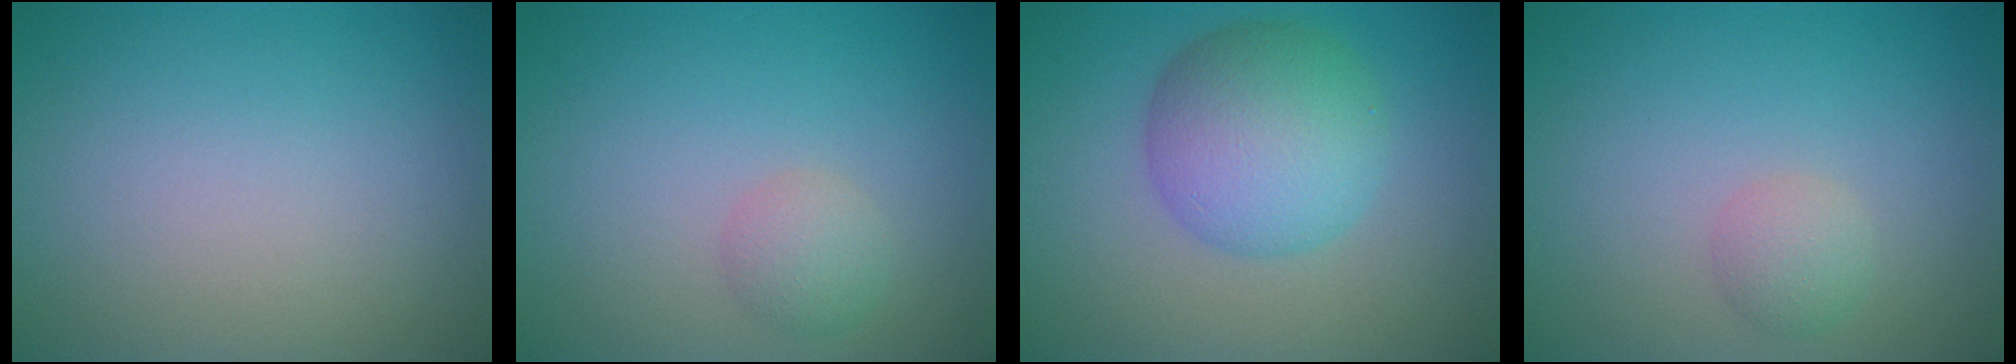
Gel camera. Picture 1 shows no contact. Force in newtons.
{"total": 1.8, "press": 1.8, "slide": 0.1}
{"total": 6.5, "press": 6.5, "slide": 0.2}
{"total": 1.6, "press": 1.6, "slide": 0.0}